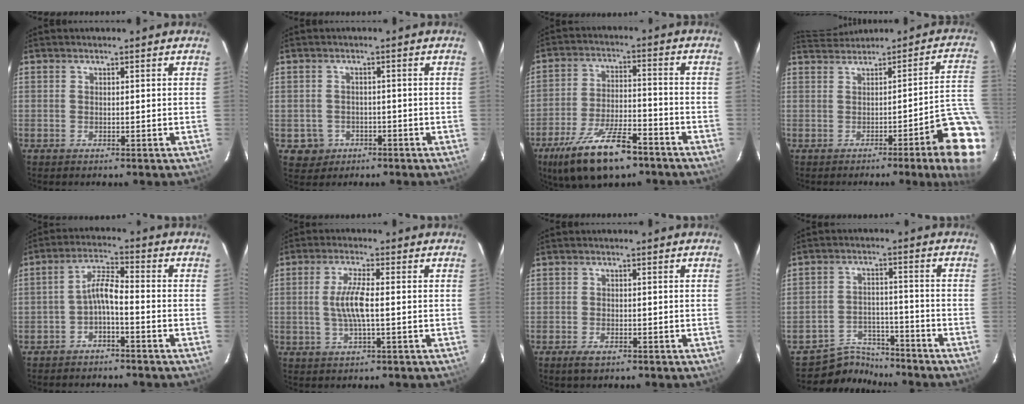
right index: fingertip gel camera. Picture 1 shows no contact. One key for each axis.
{"total": 4.2, "fx": -1.4, "fy": 4.0, "fz": 0.4, "tx": -0.019, "ty": 0.013, "tz": -0.011}
{"total": 15.5, "fx": -10.6, "fy": 5.2, "fz": 10.0, "tx": -0.209, "ty": -0.023, "tz": -0.176}
{"total": 9.9, "fx": -2.2, "fy": -0.2, "fz": 9.7, "tx": -0.095, "ty": 0.003, "tz": -0.015}
{"total": 4.6, "fx": -2.5, "fy": 0.9, "fz": 3.7, "tx": -0.087, "ty": 0.016, "tz": -0.046}
{"total": 6.1, "fx": -0.4, "fy": 1.2, "fz": 5.9, "tx": -0.114, "ty": 0.000, "tz": -0.006}
{"total": 2.4, "fx": -1.6, "fy": 1.1, "fz": 1.5, "tx": -0.036, "ty": -0.006, "tz": -0.028}
{"total": 6.7, "fx": -6.2, "fy": 2.5, "fz": -0.8, "tx": -0.006, "ty": 0.022, "tz": -0.104}